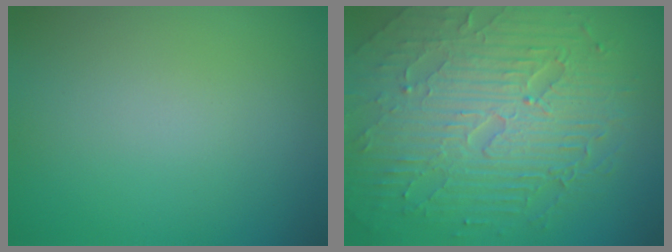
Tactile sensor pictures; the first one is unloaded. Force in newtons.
{"total": 9.4, "press": 6.2, "slide": 7.1}